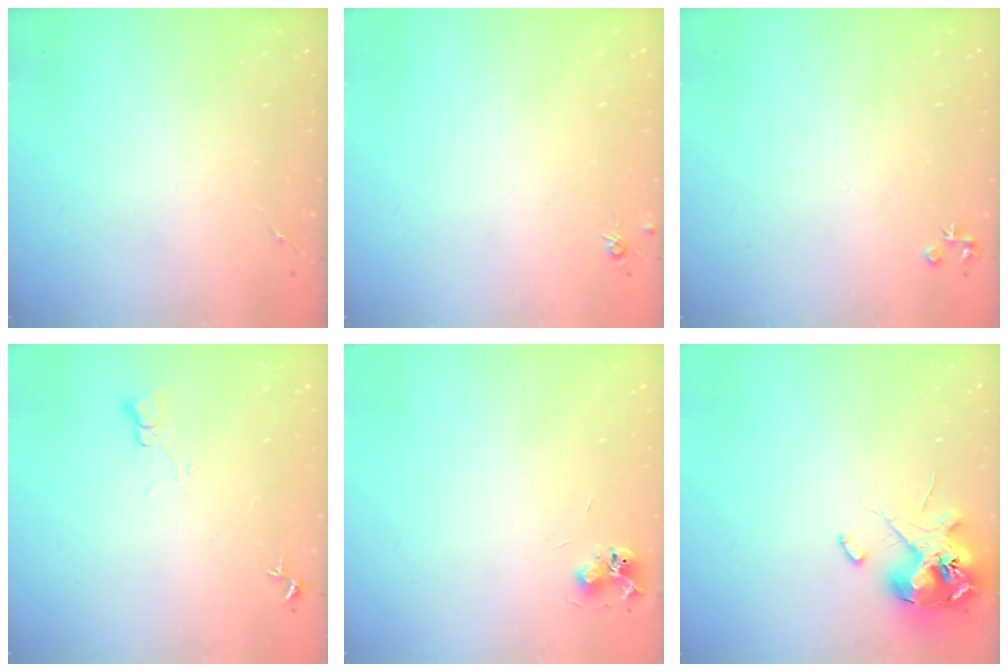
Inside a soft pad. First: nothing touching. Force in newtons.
{"total": 4.4, "press": 4.3, "slide": 0.5}
{"total": 4.0, "press": 4.0, "slide": 0.6}
{"total": 5.6, "press": 5.5, "slide": 0.6}
{"total": 6.5, "press": 6.5, "slide": 0.8}
{"total": 13.6, "press": 13.5, "slide": 1.9}